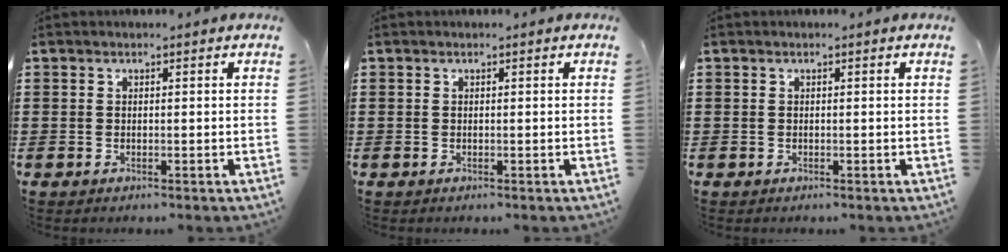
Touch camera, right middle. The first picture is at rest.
{"total": 0.0}
{"total": 0.0}